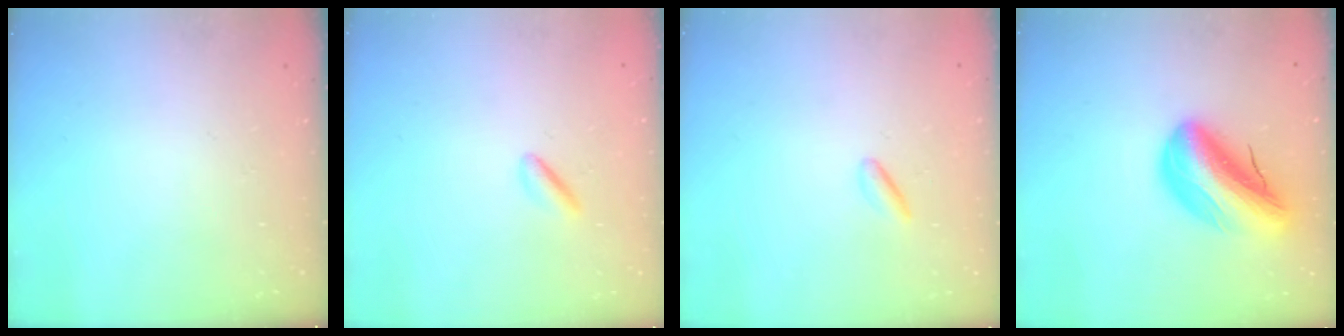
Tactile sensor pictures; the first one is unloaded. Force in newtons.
{"total": 1.8, "press": 1.6, "slide": 0.8}
{"total": 1.6, "press": 1.5, "slide": 0.7}
{"total": 17.5, "press": 17.0, "slide": 4.3}